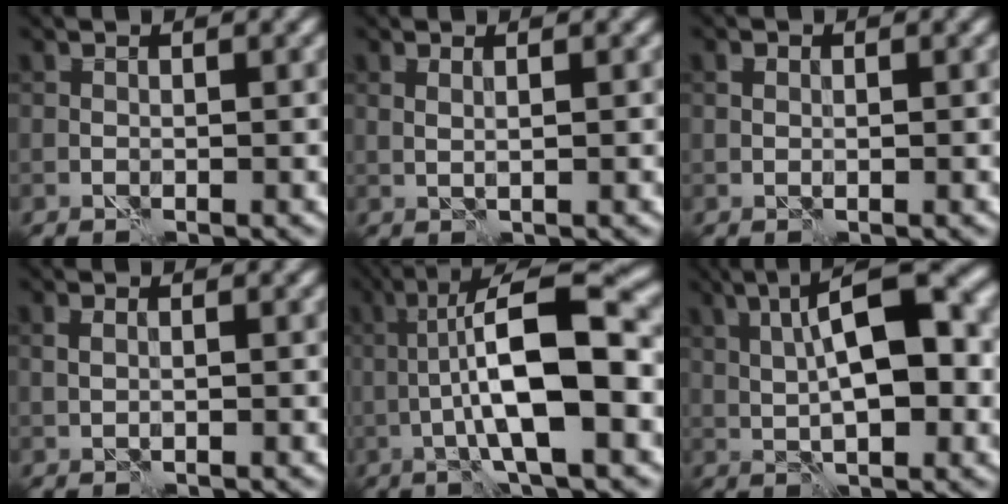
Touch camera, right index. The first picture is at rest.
{"total": 0.8, "force": [0.5, 0.0, 0.6], "torque": [-0.012, 0.004, 0.007]}
{"total": 0.6, "force": [0.3, 0.4, 0.3], "torque": [-0.006, 0.004, 0.005]}
{"total": 0.6, "force": [0.2, 0.3, 0.5], "torque": [-0.013, 0.003, 0.003]}
{"total": 10.0, "force": [-1.5, 2.1, 9.7], "torque": [-0.159, 0.020, -0.030]}
{"total": 8.5, "force": [1.3, 3.0, 7.9], "torque": [-0.130, 0.012, 0.017]}